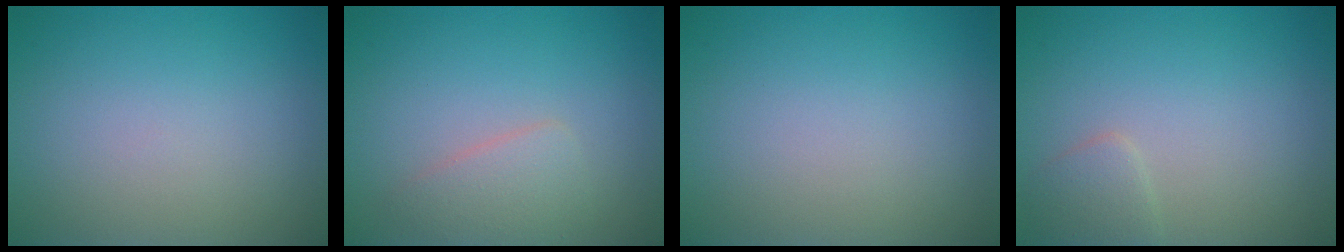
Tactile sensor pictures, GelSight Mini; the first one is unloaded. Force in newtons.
{"total": 2.2, "press": 2.2, "slide": 0.0}
{"total": 0.0}
{"total": 1.5, "press": 1.5, "slide": 0.0}